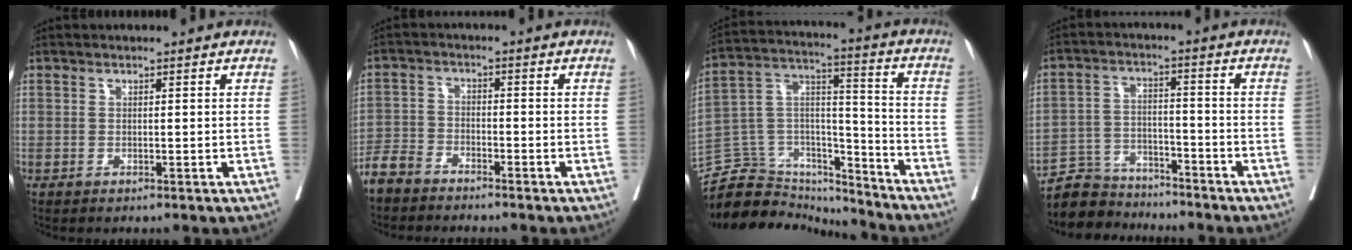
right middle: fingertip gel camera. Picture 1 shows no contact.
{"total": 4.3, "force": [-4.1, 1.4, 0.6], "torque": [-0.018, -0.008, -0.085]}
{"total": 18.6, "force": [-17.7, 5.1, 2.8], "torque": [-0.060, 0.065, -0.288]}
{"total": 8.2, "force": [-7.8, 2.7, 0.2], "torque": [-0.007, 0.019, -0.138]}